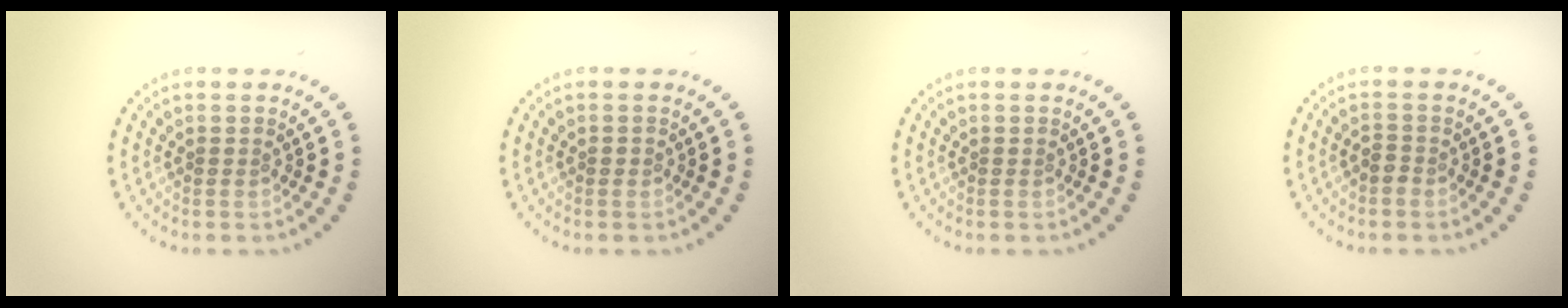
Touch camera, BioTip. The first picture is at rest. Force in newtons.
{"total": 0.5, "press": 0.5, "slide": 0.1}
{"total": 0.0}
{"total": 1.0, "press": 0.8, "slide": 0.6}